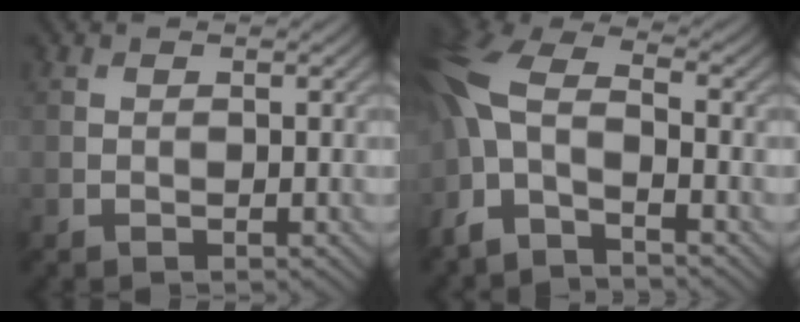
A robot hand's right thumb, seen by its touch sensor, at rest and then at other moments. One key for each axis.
{"total": 8.9, "fx": -3.5, "fy": 4.1, "fz": 7.0, "tx": -0.165, "ty": 0.004, "tz": -0.089}